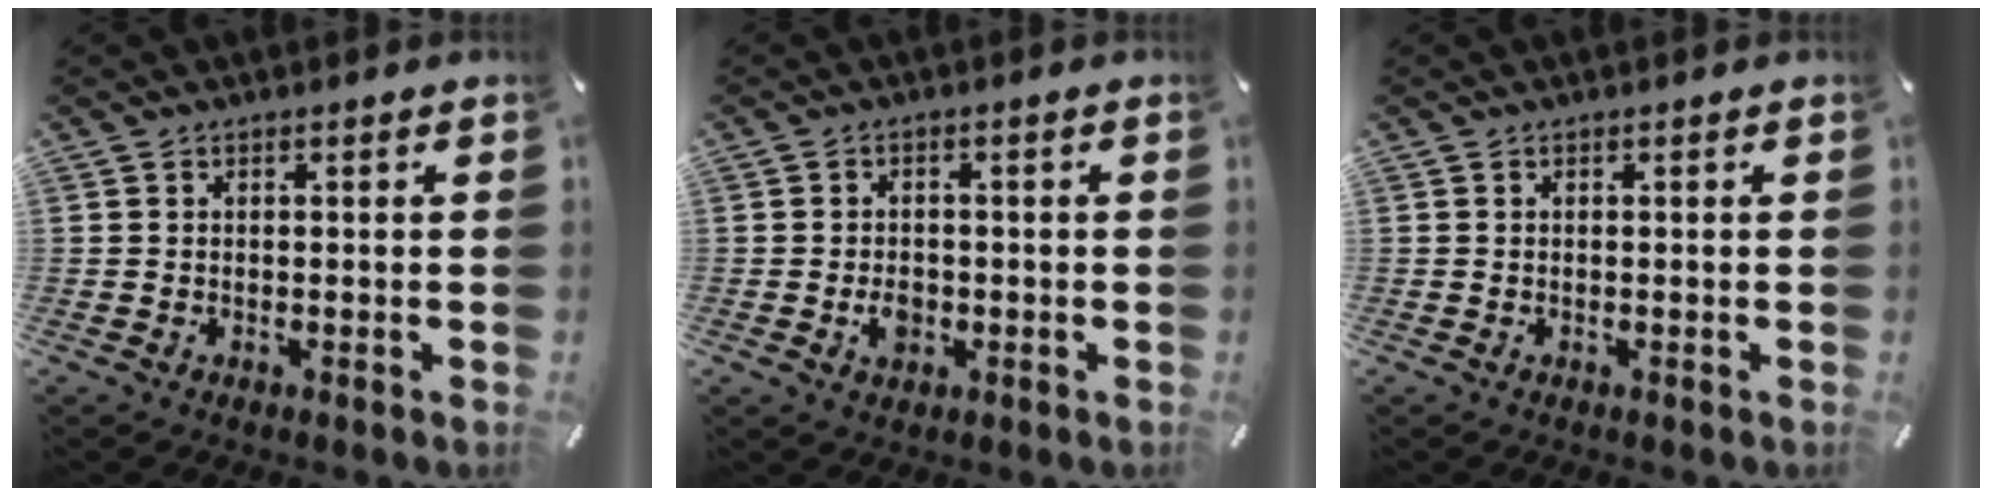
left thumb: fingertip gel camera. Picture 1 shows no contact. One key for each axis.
{"total": 3.7, "fx": -1.0, "fy": 2.8, "fz": 2.3, "tx": -0.046, "ty": 0.003, "tz": -0.018}
{"total": 0.0}